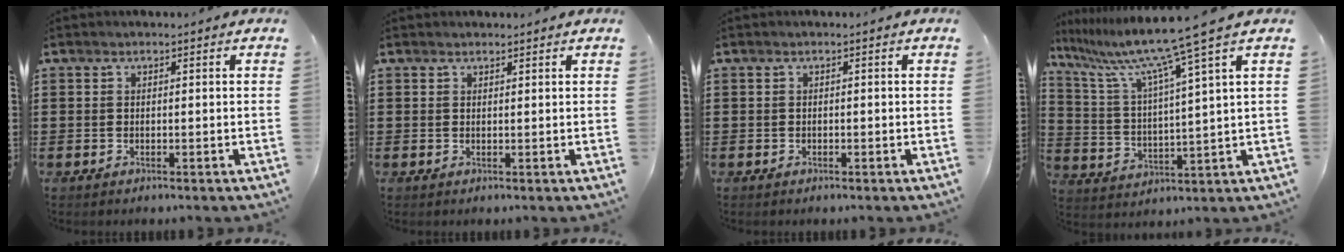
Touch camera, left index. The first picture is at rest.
{"total": 0.7, "force": [0.7, 0.2, 0.0], "torque": [-0.003, 0.001, 0.015]}
{"total": 0.0}
{"total": 9.8, "force": [7.3, -1.5, 6.4], "torque": [-0.154, -0.046, 0.111]}